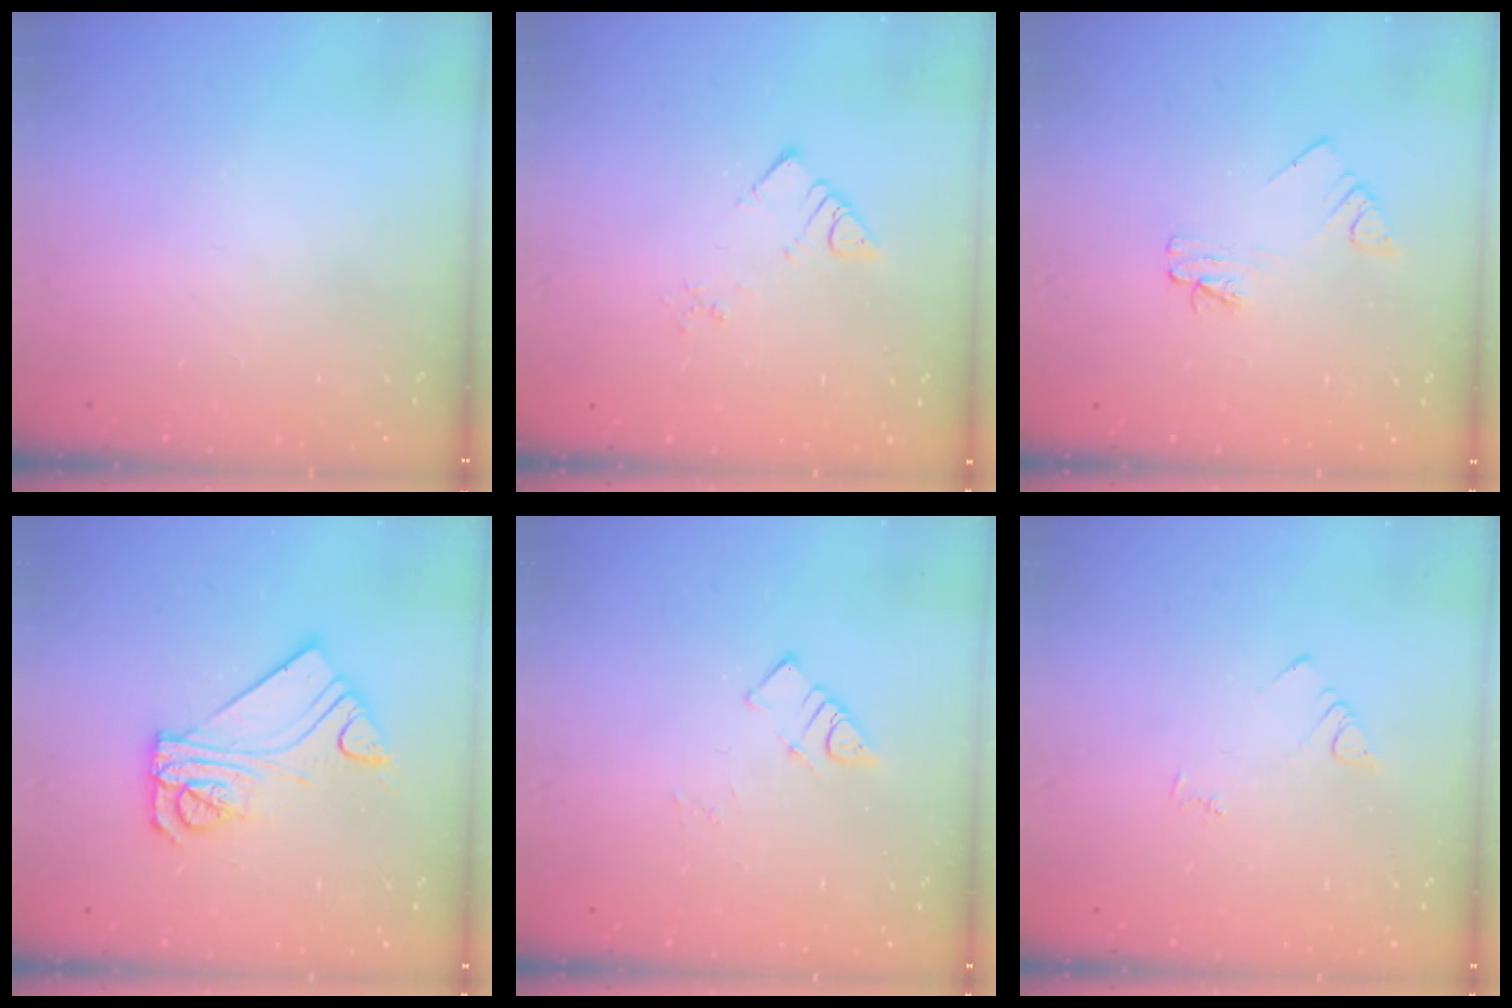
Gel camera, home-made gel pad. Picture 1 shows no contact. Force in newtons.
{"total": 3.0, "press": 3.0, "slide": 0.4}
{"total": 2.2, "press": 2.2, "slide": 0.3}
{"total": 12.0, "press": 11.9, "slide": 1.1}
{"total": 3.7, "press": 3.6, "slide": 0.2}
{"total": 3.3, "press": 3.2, "slide": 0.4}